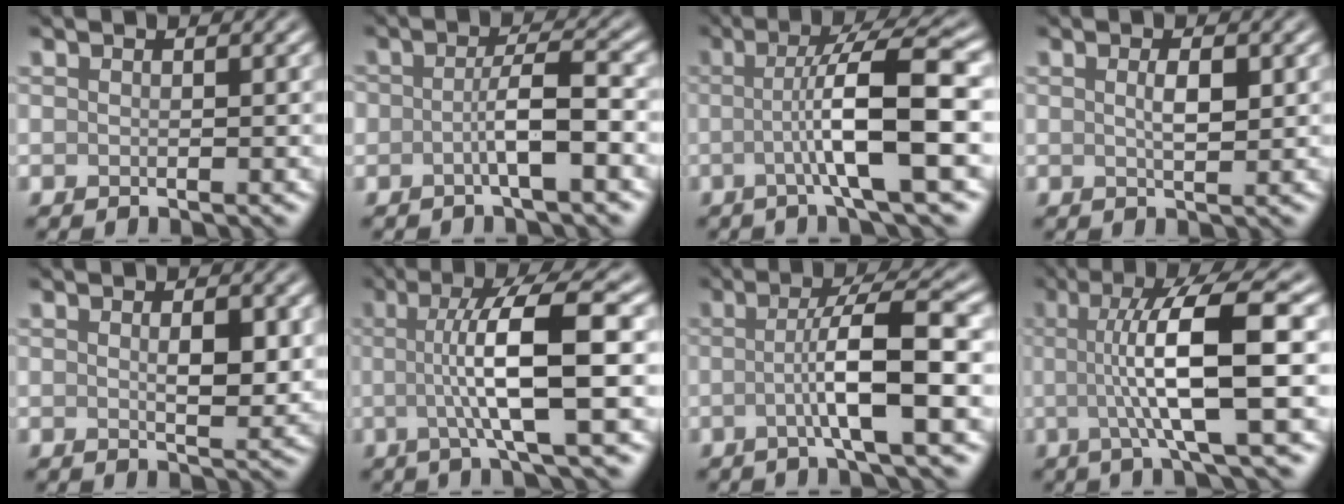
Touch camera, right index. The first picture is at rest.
{"total": 3.0, "force": [-1.2, 0.5, 2.7], "torque": [-0.048, 0.011, -0.024]}
{"total": 7.9, "force": [-0.8, 1.1, 7.8], "torque": [-0.116, 0.013, -0.020]}
{"total": 1.8, "force": [0.4, 0.5, 1.6], "torque": [-0.031, 0.000, 0.008]}
{"total": 2.7, "force": [0.5, 1.1, 2.5], "torque": [-0.040, -0.005, 0.011]}
{"total": 8.6, "force": [0.1, 1.6, 8.5], "torque": [-0.125, 0.007, 0.000]}
{"total": 6.5, "force": [-0.9, 0.9, 6.4], "torque": [-0.100, 0.013, -0.026]}
{"total": 9.6, "force": [0.3, 2.0, 9.4], "torque": [-0.130, 0.006, 0.003]}